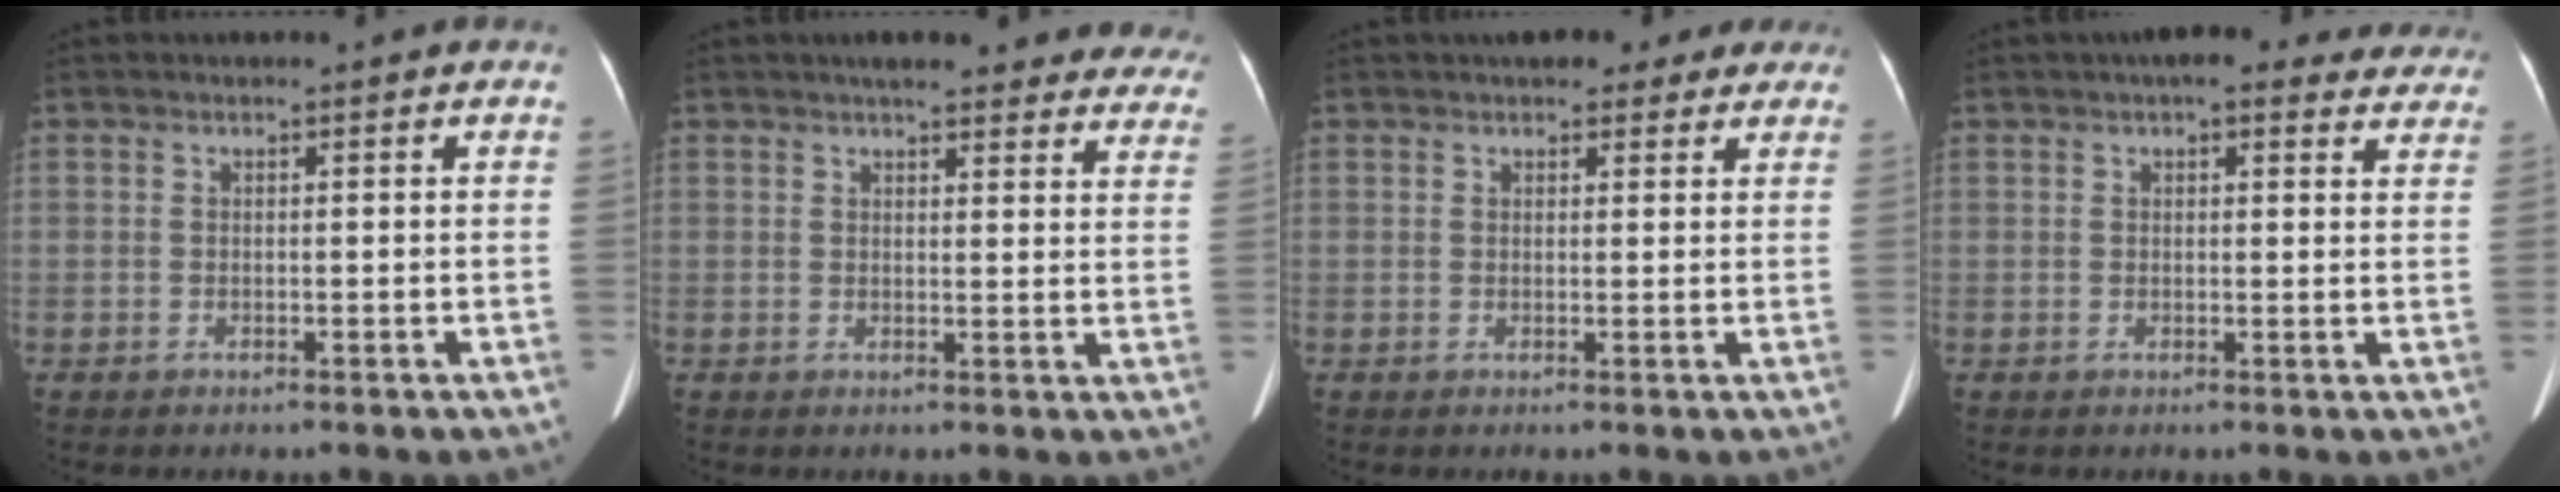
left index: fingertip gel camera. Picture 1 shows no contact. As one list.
[{"total": 18.3, "force": [16.3, 4.5, 7.0], "torque": [-0.062, -0.002, 0.175]}, {"total": 6.9, "force": [5.5, 3.1, 2.8], "torque": [-0.018, 0.020, 0.065]}, {"total": 11.7, "force": [9.7, 3.8, 5.3], "torque": [-0.038, 0.025, 0.101]}]